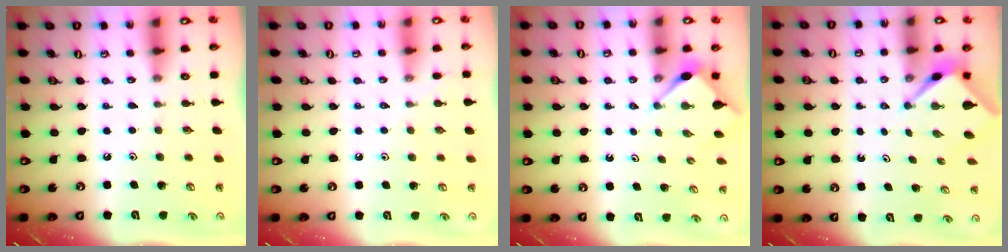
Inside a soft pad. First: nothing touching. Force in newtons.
{"total": 2.8, "press": 2.8, "slide": 0.4}
{"total": 2.9, "press": 2.9, "slide": 0.1}
{"total": 2.6, "press": 2.6, "slide": 0.1}